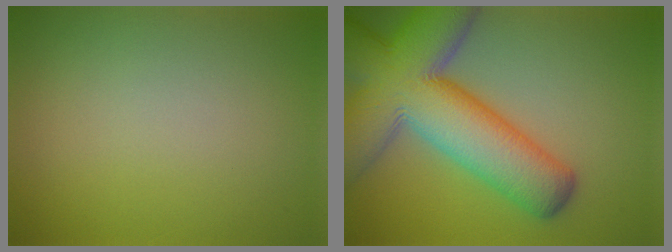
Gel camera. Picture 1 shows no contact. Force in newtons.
{"total": 14.2, "press": 14.2, "slide": 0.7}